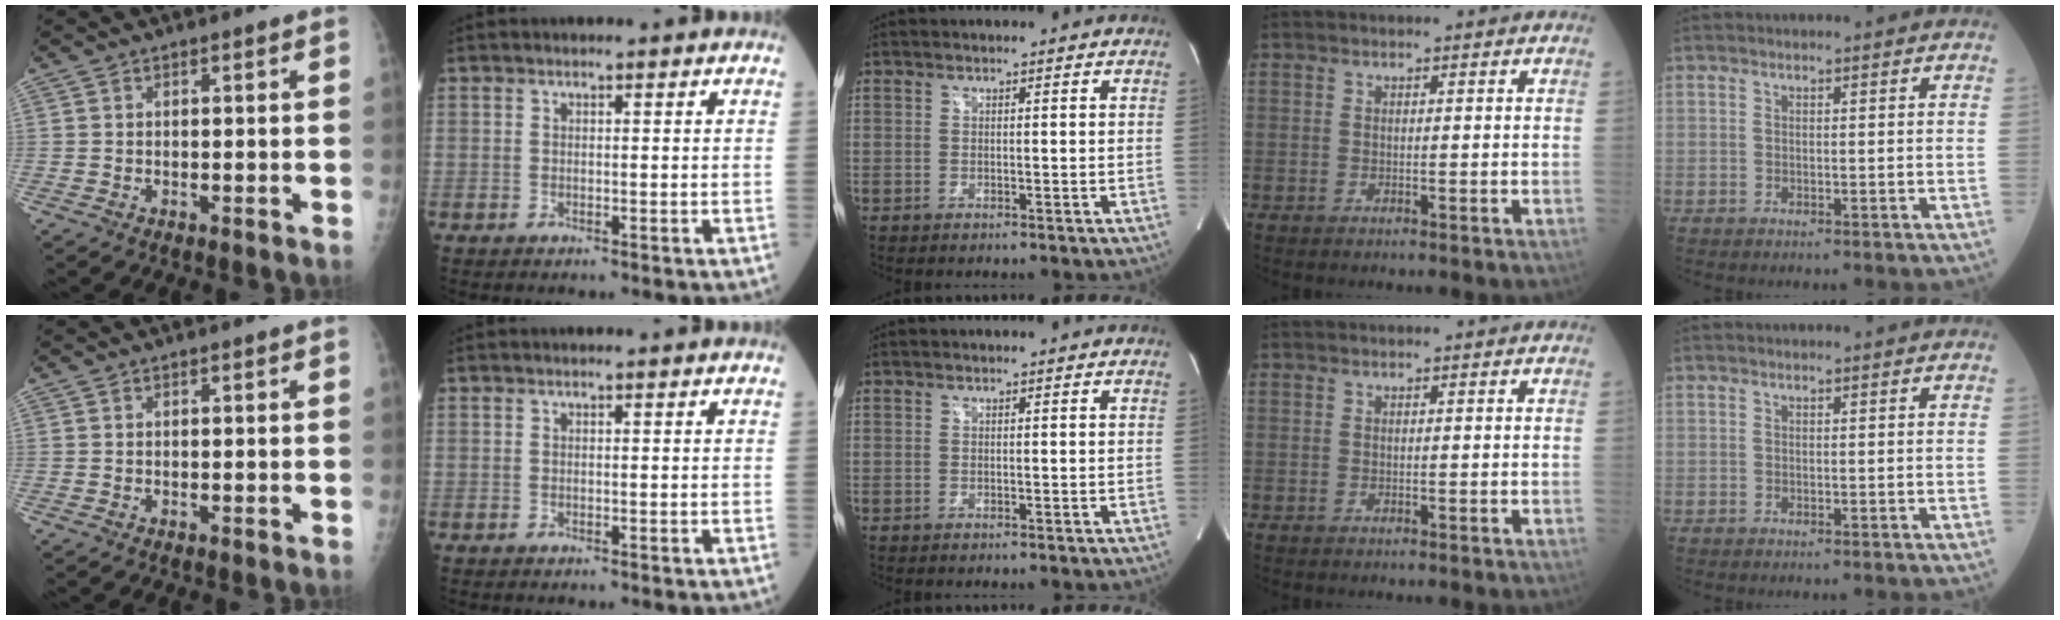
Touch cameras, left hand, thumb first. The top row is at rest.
{}